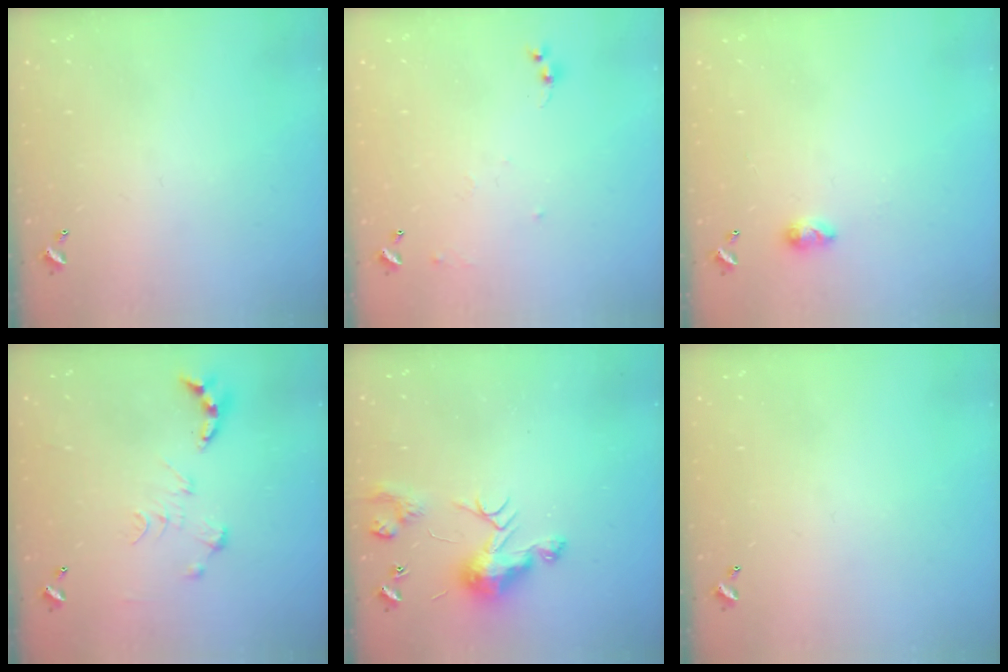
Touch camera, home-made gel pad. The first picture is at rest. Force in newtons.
{"total": 6.6, "press": 6.6, "slide": 0.6}
{"total": 4.9, "press": 4.8, "slide": 0.7}
{"total": 0.0}
{"total": 8.8, "press": 8.8, "slide": 0.0}
{"total": 0.0}